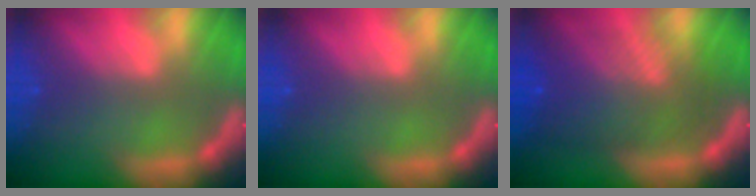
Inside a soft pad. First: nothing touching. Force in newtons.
{"total": 0.0}
{"total": 9.0}